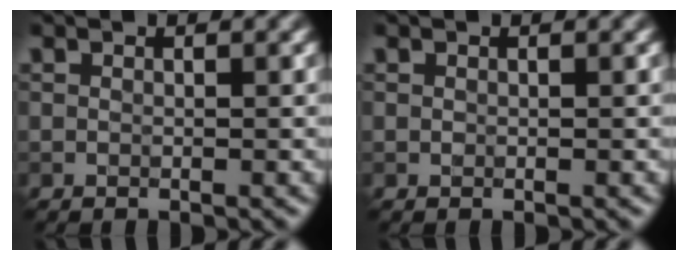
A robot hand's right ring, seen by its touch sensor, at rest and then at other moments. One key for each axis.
{"total": 0.0}